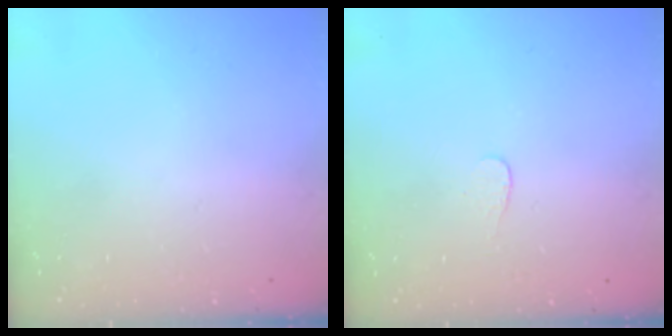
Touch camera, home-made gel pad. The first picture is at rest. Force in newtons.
{"total": 3.0, "press": 3.0, "slide": 0.2}